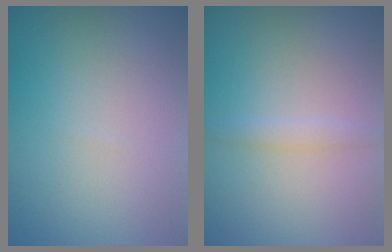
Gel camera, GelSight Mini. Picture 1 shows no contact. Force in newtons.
{"total": 1.2, "press": 1.2, "slide": 0.1}